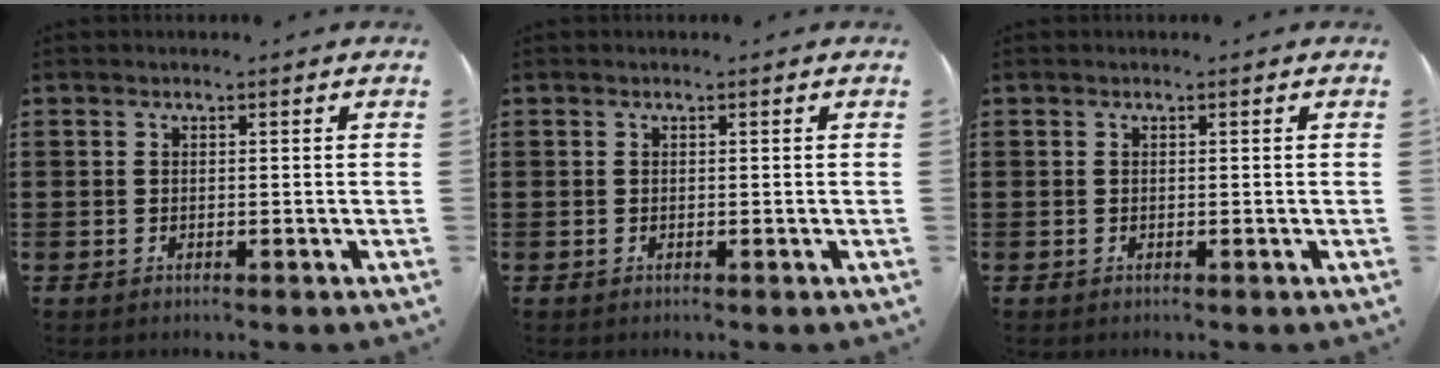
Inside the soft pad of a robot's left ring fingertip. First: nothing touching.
{"total": 0.0}
{"total": 0.0}